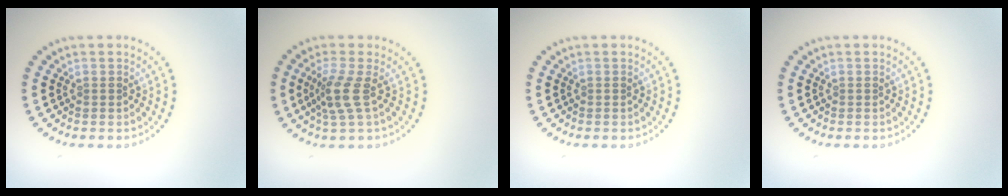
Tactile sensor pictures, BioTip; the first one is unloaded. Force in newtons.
{"total": 2.7, "press": 2.1, "slide": 1.8}
{"total": 0.0}
{"total": 0.0}